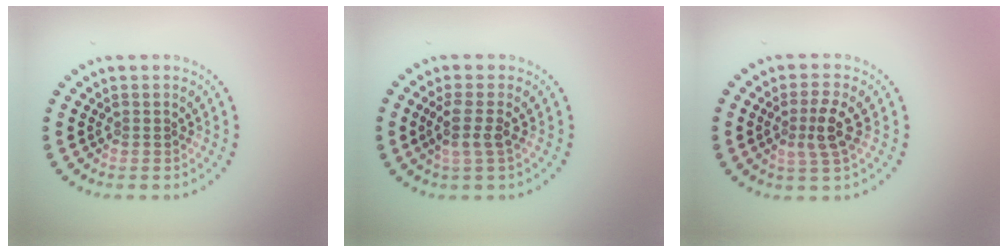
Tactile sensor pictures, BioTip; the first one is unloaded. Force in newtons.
{"total": 2.2, "press": 1.7, "slide": 1.5}
{"total": 2.6, "press": 2.4, "slide": 1.0}